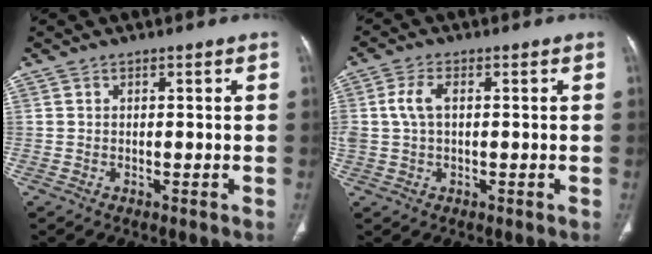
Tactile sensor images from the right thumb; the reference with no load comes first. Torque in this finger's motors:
{"motor_torque": [1.38, 1.45, 2.77, 0.00, 0.92]}